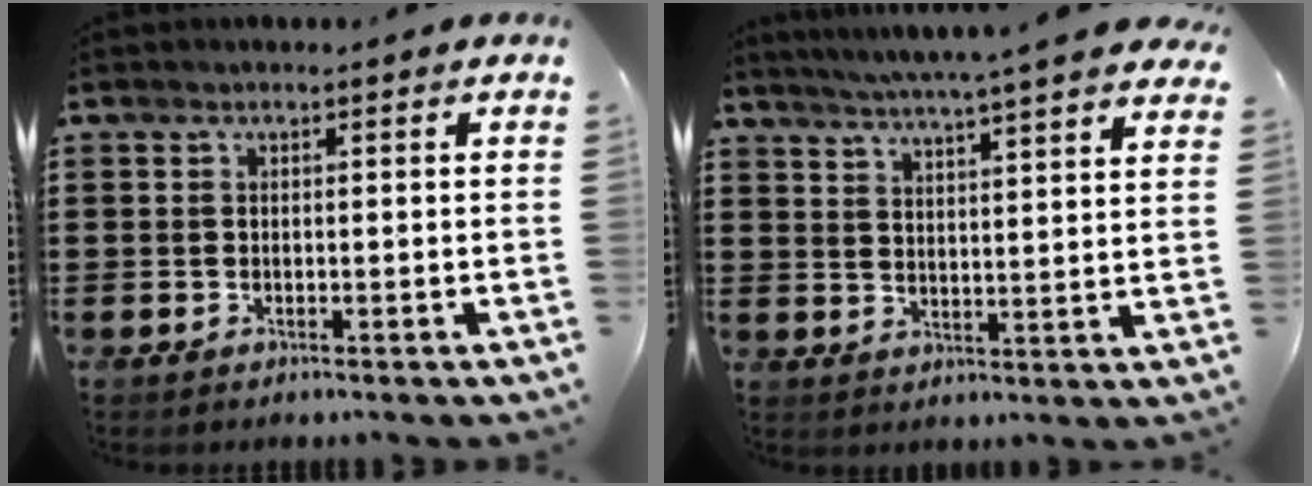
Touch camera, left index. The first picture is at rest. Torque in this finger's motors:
{"motor_torque": [2.14, 0.00, 0.56, 0.21]}